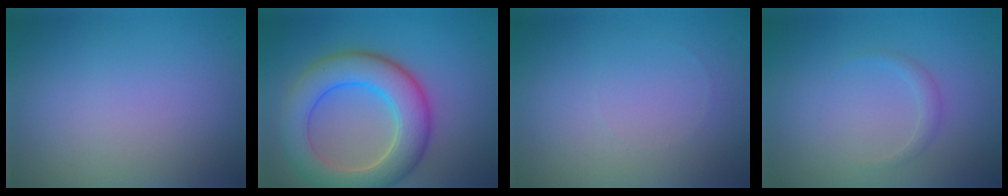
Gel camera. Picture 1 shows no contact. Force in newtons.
{"total": 8.1, "press": 8.1, "slide": 0.7}
{"total": 0.0}
{"total": 1.0, "press": 1.0, "slide": 0.1}